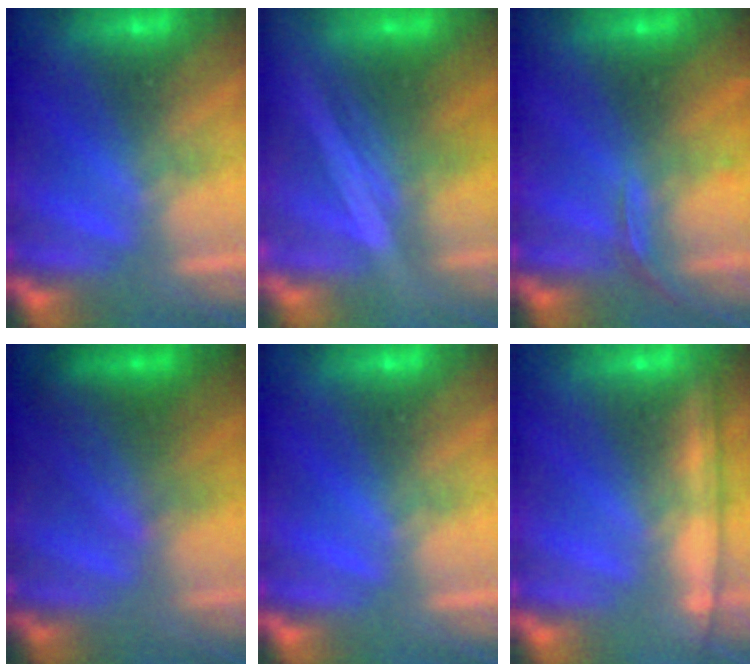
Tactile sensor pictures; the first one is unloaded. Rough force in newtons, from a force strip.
{"total": 1.5}
{"total": 2.7}
{"total": 2.4}
{"total": 0.0}
{"total": 1.1}